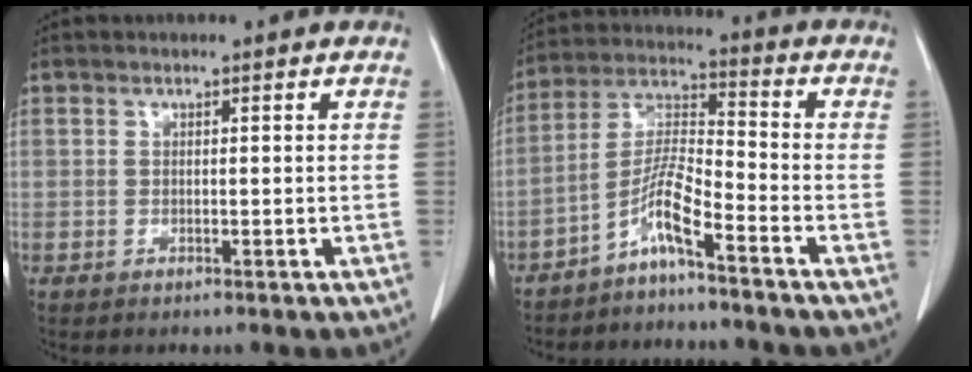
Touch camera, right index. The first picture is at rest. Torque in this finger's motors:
{"motor_torque": [0.85, -0.40, 0.19, 0.05]}